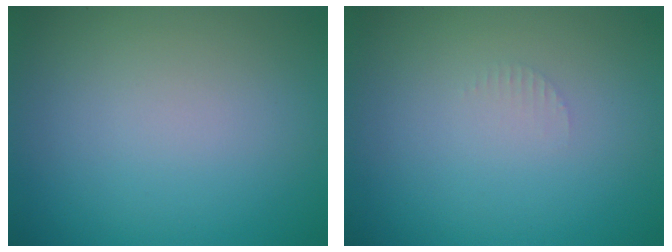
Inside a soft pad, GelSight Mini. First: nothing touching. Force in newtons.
{"total": 0.7, "press": 0.6, "slide": 0.1}